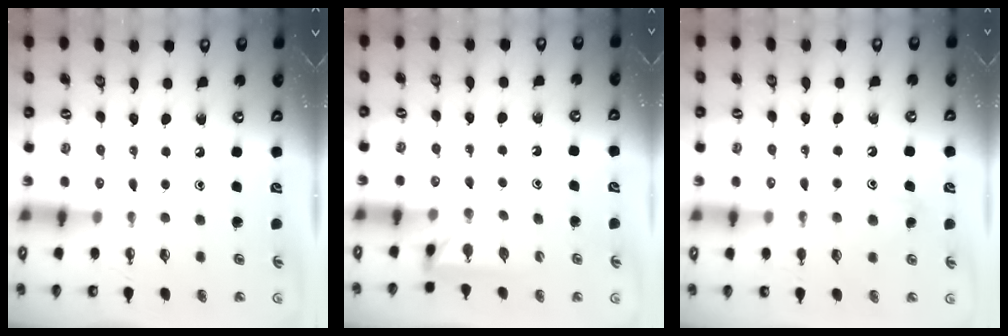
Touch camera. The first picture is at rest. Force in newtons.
{"total": 3.0, "press": 3.0, "slide": 0.4}
{"total": 11.5, "press": 11.4, "slide": 0.8}